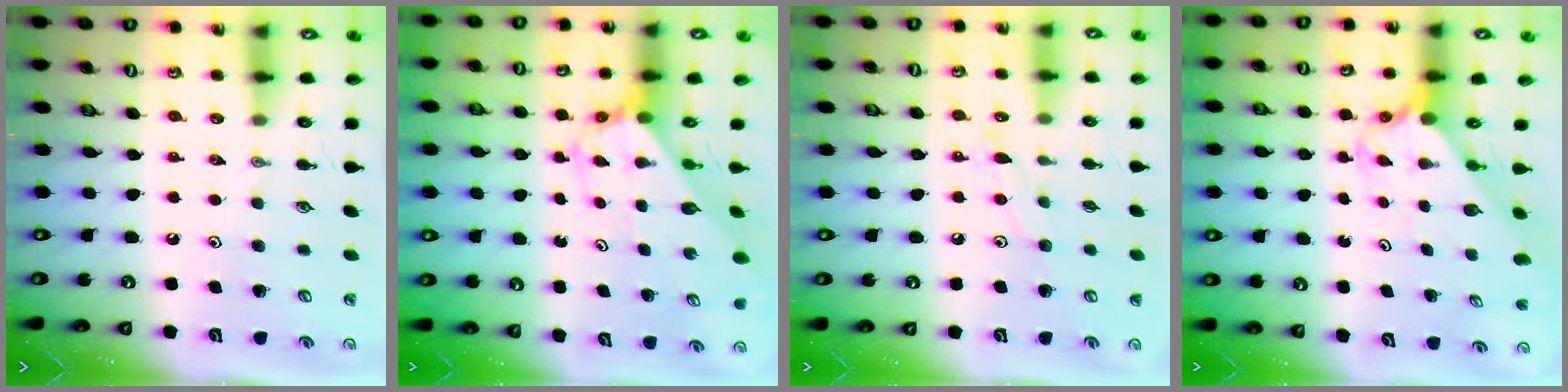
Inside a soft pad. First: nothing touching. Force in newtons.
{"total": 2.7, "press": 2.7, "slide": 0.1}
{"total": 7.0, "press": 7.0, "slide": 0.3}
{"total": 2.3, "press": 2.3, "slide": 0.2}